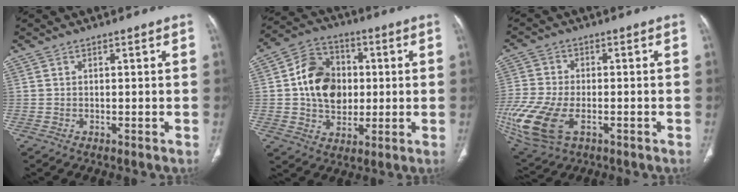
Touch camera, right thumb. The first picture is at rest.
{"total": 14.0, "force": [0.9, 10.8, 8.8], "torque": [-0.117, 0.015, 0.015]}
{"total": 16.4, "force": [-5.5, 9.1, 12.5], "torque": [-0.313, -0.011, -0.095]}